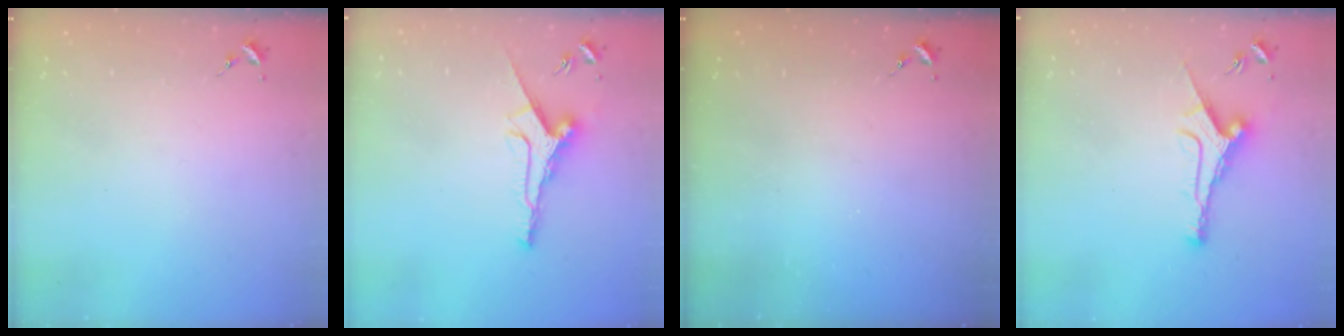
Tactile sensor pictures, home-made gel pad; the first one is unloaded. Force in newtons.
{"total": 10.0, "press": 10.0, "slide": 0.3}
{"total": 0.0}
{"total": 10.4, "press": 10.4, "slide": 0.4}